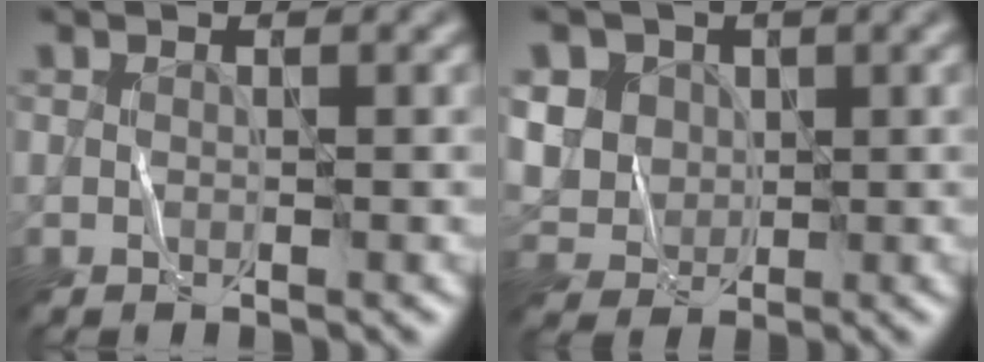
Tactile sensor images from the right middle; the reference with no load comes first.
{"total": 6.6, "force": [1.7, 5.6, 2.9], "torque": [-0.071, 0.019, 0.024]}